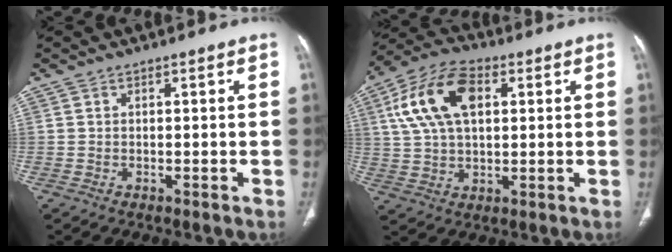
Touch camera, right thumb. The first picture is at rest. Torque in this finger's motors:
{"motor_torque": [-0.29, 0.71, 1.10, -0.13, 0.18]}